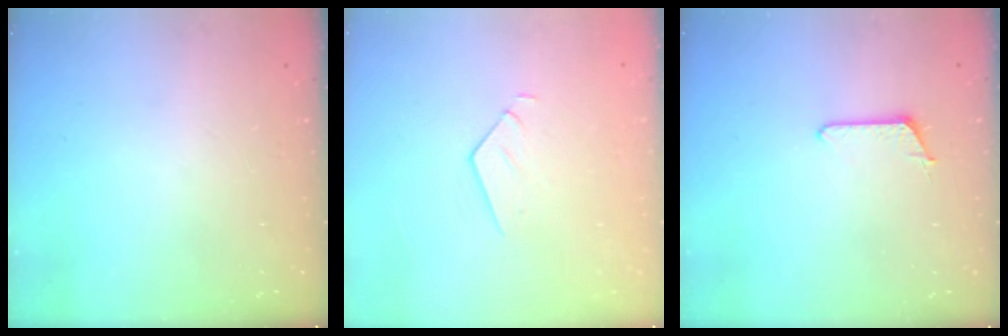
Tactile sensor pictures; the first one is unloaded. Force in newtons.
{"total": 3.5, "press": 3.4, "slide": 0.2}
{"total": 5.6, "press": 5.5, "slide": 0.7}